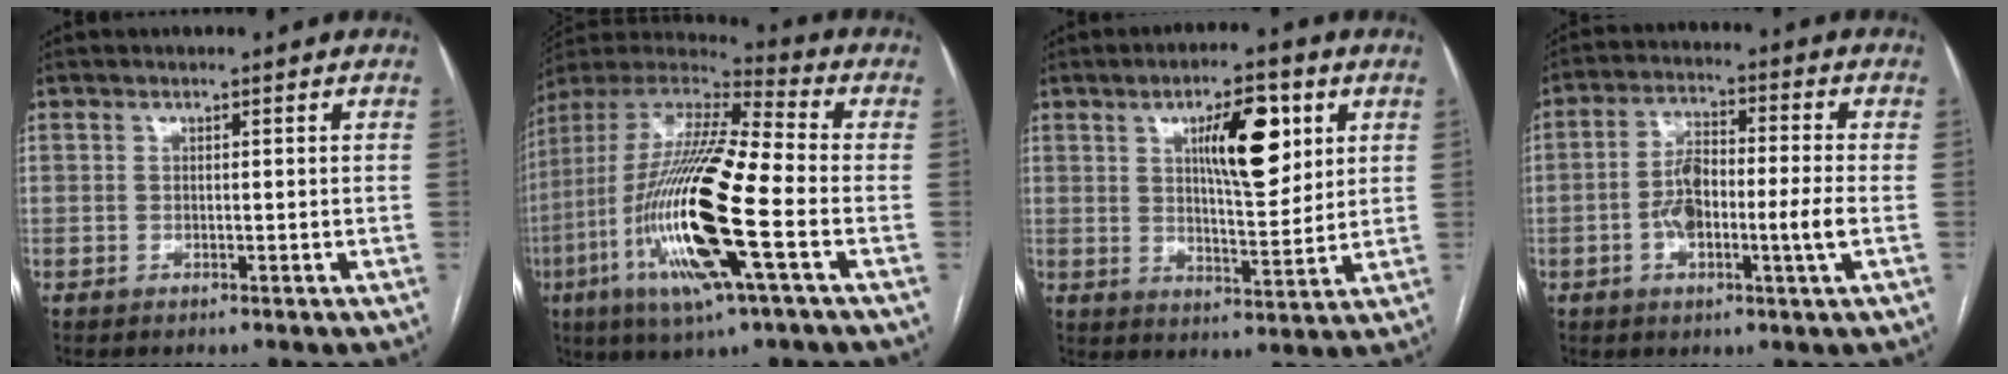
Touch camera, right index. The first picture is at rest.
{"total": 23.0, "force": [-6.2, 2.6, 22.0], "torque": [-0.475, -0.030, -0.117]}
{"total": 10.7, "force": [4.1, 3.0, 9.4], "torque": [-0.149, 0.005, 0.068]}
{"total": 8.8, "force": [-1.7, 1.6, 8.5], "torque": [-0.167, 0.017, -0.032]}